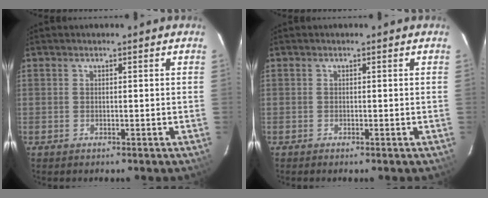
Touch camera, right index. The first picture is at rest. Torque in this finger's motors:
{"motor_torque": [0.10, 0.11, 0.07, 0.01]}